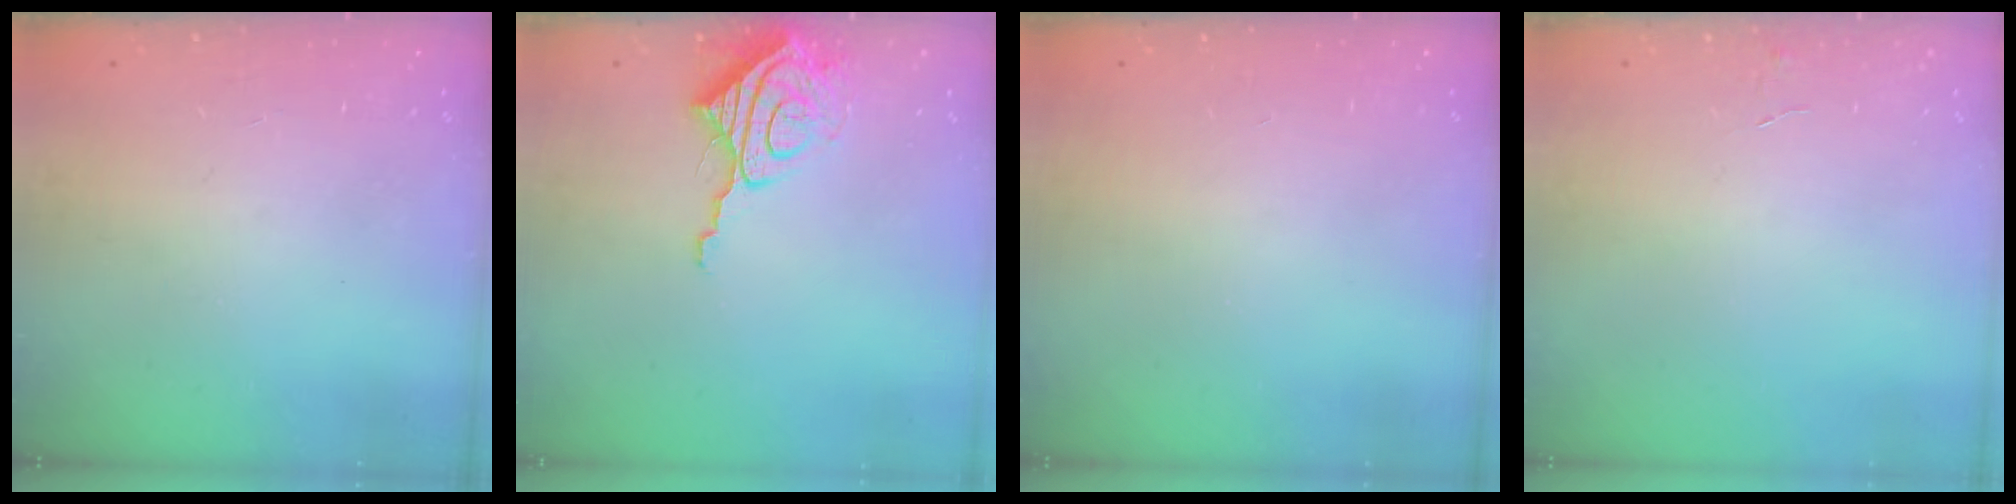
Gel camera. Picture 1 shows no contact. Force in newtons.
{"total": 9.6, "press": 9.6, "slide": 0.5}
{"total": 0.0}
{"total": 3.8, "press": 3.8, "slide": 0.3}